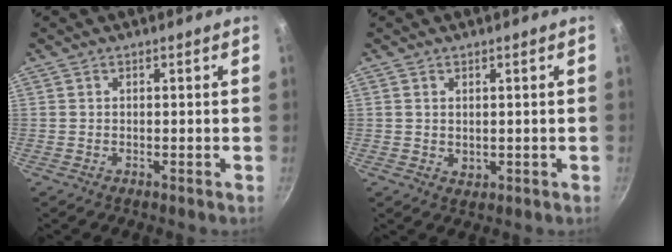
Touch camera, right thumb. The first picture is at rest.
{"total": 1.6, "force": [0.6, 1.1, 0.9], "torque": [-0.010, -0.006, 0.012]}